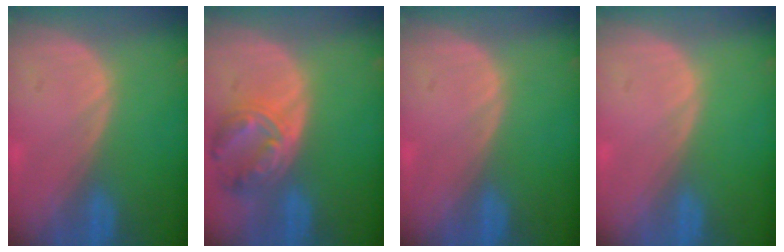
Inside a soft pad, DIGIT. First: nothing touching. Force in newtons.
{"total": 8.0, "press": 7.0, "slide": 3.9}
{"total": 0.0}
{"total": 0.0}